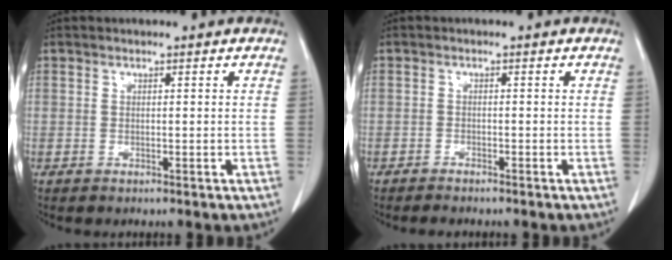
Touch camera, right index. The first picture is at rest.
{"total": 1.5, "force": [-1.4, 0.2, 0.3], "torque": [-0.008, -0.003, -0.021]}